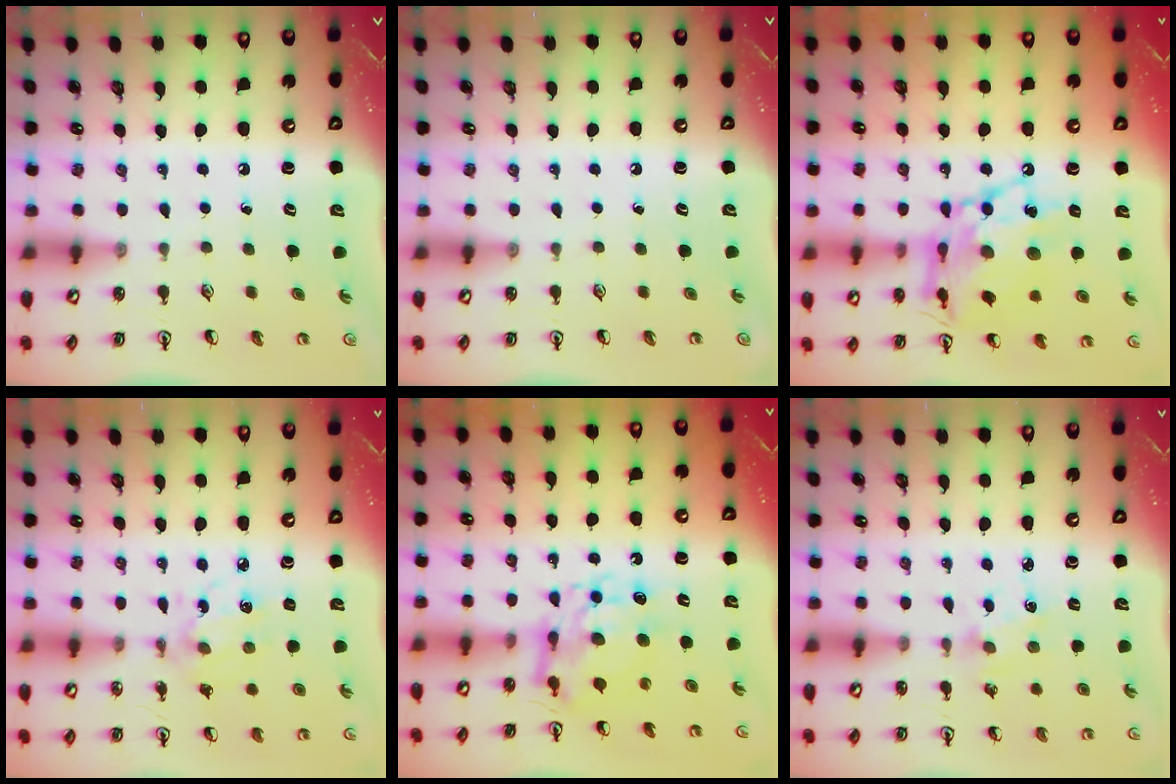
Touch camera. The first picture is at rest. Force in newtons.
{"total": 0.0}
{"total": 17.2, "press": 17.1, "slide": 1.7}
{"total": 6.9, "press": 6.8, "slide": 0.6}
{"total": 10.4, "press": 10.3, "slide": 0.9}
{"total": 2.5, "press": 2.4, "slide": 0.4}